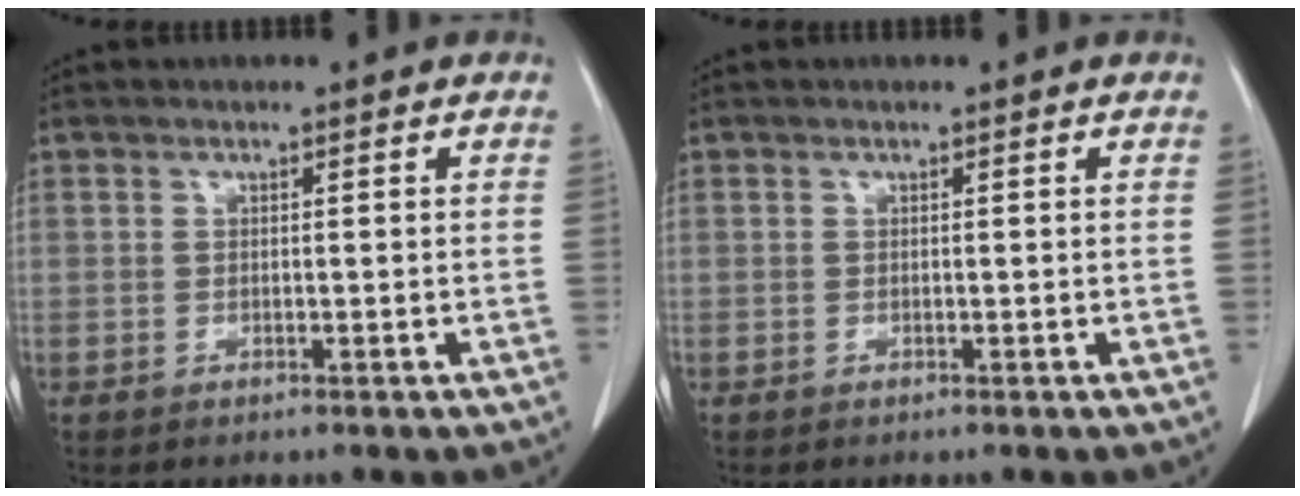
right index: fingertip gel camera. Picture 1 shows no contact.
{"total": 0.0}